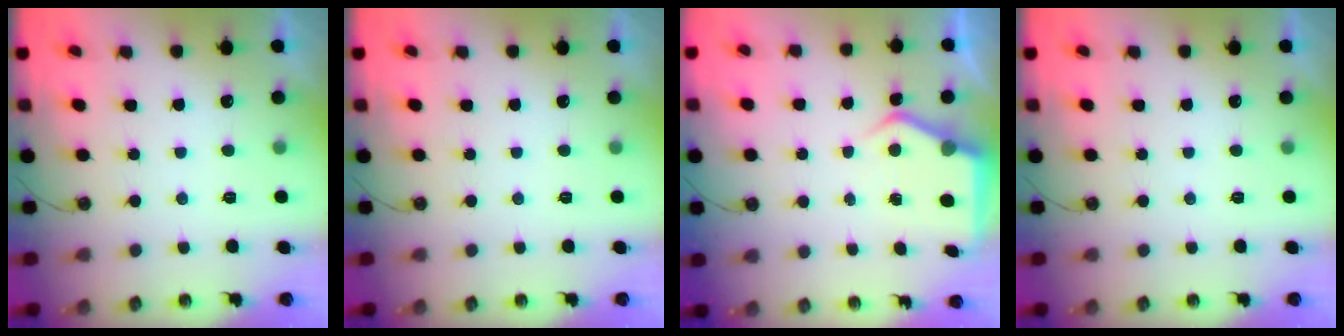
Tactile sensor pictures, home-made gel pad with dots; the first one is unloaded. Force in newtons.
{"total": 0.0}
{"total": 5.0, "press": 5.0, "slide": 0.4}
{"total": 0.0}